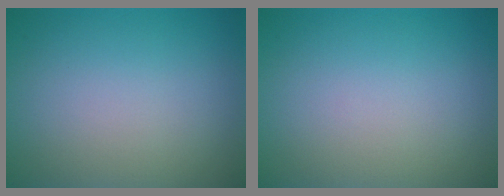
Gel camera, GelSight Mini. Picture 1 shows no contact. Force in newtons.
{"total": 0.0}